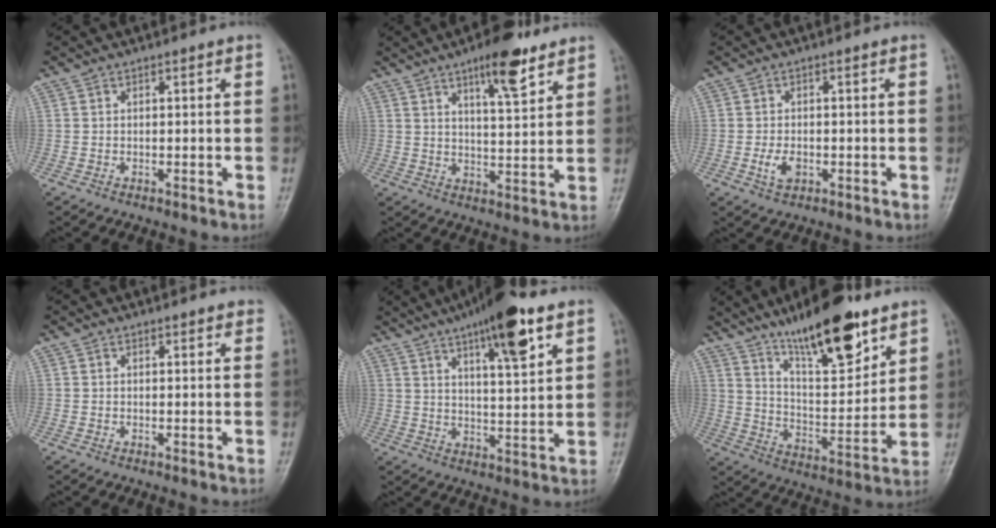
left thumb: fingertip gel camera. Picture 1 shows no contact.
{"total": 9.6, "force": [6.2, 2.6, 6.8], "torque": [-0.092, -0.037, 0.096]}
{"total": 3.2, "force": [-0.9, 2.0, 2.4], "torque": [-0.045, -0.001, -0.013]}
{"total": 2.1, "force": [1.9, 0.6, 0.7], "torque": [0.003, -0.003, 0.016]}
{"total": 14.7, "force": [8.5, 3.4, 11.5], "torque": [-0.165, -0.029, 0.133]}
{"total": 18.8, "force": [12.8, 5.7, 12.5], "torque": [-0.166, -0.069, 0.220]}